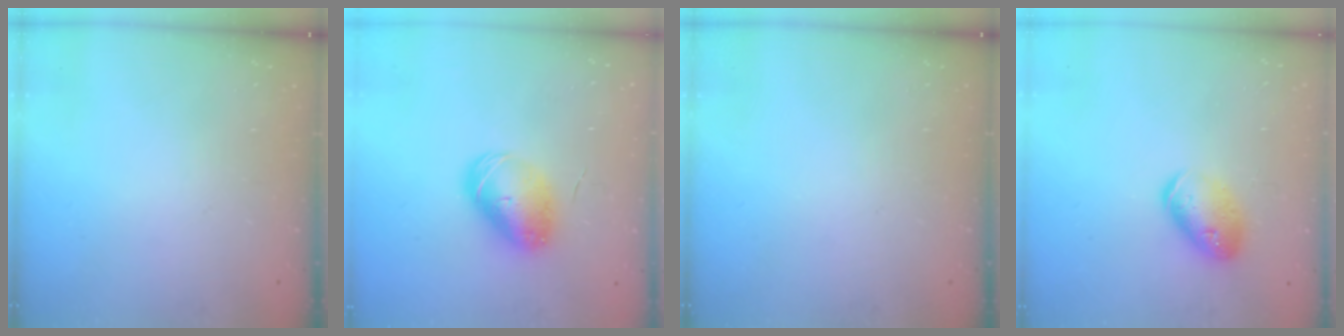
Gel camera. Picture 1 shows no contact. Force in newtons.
{"total": 9.3, "press": 9.3, "slide": 1.3}
{"total": 0.0}
{"total": 12.5, "press": 12.3, "slide": 2.2}